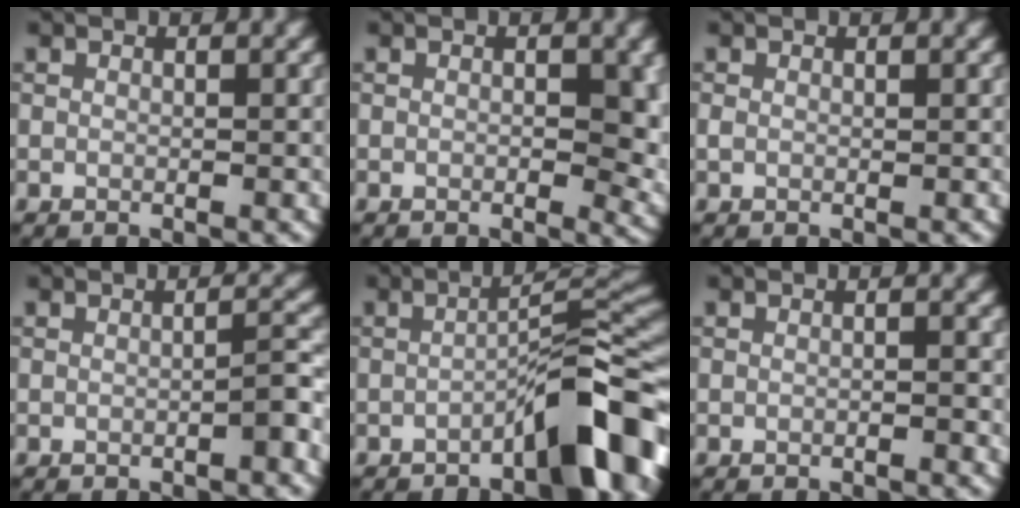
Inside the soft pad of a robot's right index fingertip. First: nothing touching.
{"total": 4.1, "force": [-0.1, 2.0, 3.6], "torque": [-0.033, -0.002, -0.002]}
{"total": 0.6, "force": [-0.1, 0.5, 0.4], "torque": [-0.008, -0.002, -0.001]}
{"total": 1.5, "force": [-0.8, 0.1, 1.2], "torque": [-0.020, 0.009, -0.014]}
{"total": 7.7, "force": [-3.9, 1.6, 6.4], "torque": [-0.082, 0.022, -0.065]}
{"total": 0.6, "force": [-0.3, 0.1, 0.4], "torque": [-0.007, 0.002, -0.006]}